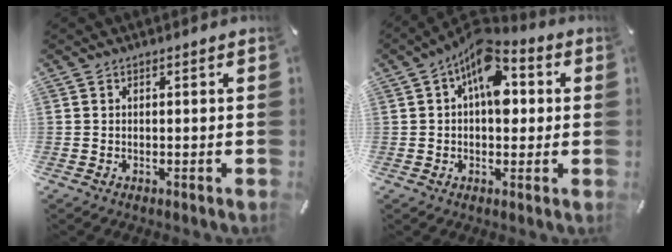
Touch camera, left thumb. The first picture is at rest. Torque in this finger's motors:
{"motor_torque": [0.69, 0.69, 1.70, -0.94, 0.48]}